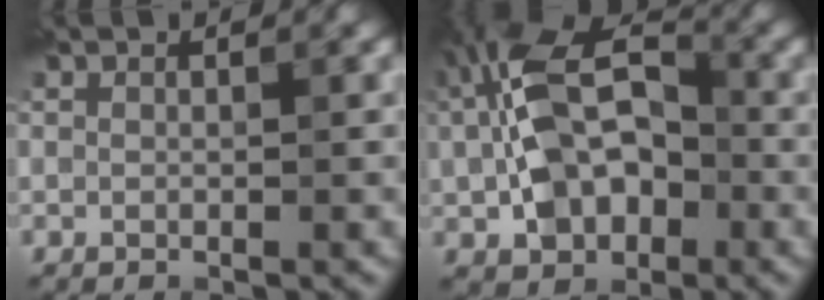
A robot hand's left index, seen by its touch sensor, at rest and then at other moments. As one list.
[{"total": 9.9, "force": [-0.4, 6.6, 7.3], "torque": [-0.146, 0.018, -0.019]}]